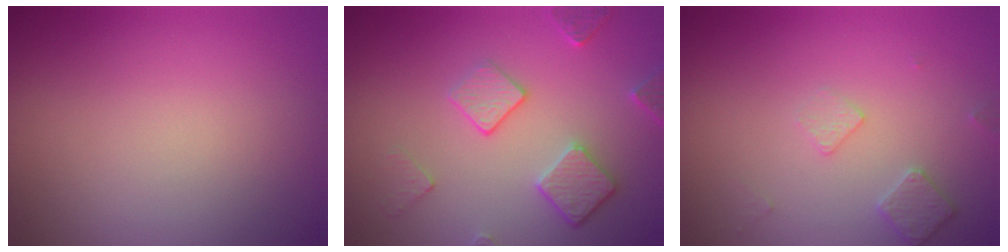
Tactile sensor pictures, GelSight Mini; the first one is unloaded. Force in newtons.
{"total": 3.8, "press": 3.1, "slide": 2.1}
{"total": 1.8, "press": 1.8, "slide": 0.3}